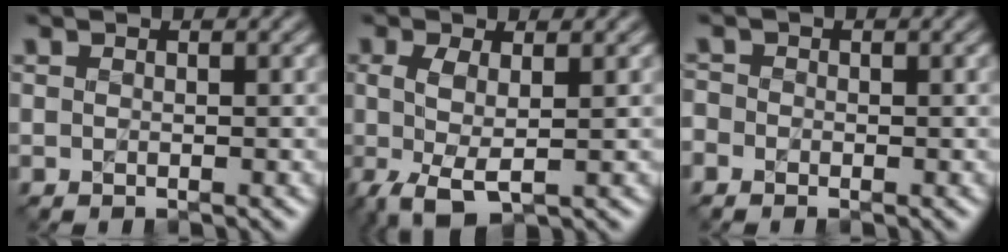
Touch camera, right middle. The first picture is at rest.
{"total": 3.7, "force": [-0.7, 1.5, 3.4], "torque": [-0.085, -0.008, -0.012]}
{"total": 1.0, "force": [-0.6, 0.8, 0.1], "torque": [0.000, 0.000, -0.011]}